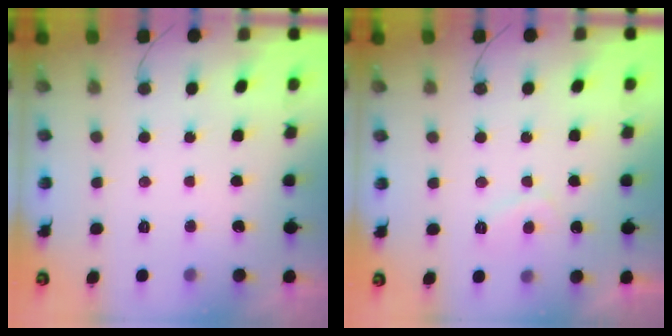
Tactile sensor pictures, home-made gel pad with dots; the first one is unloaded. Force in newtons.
{"total": 2.5, "press": 2.3, "slide": 0.8}